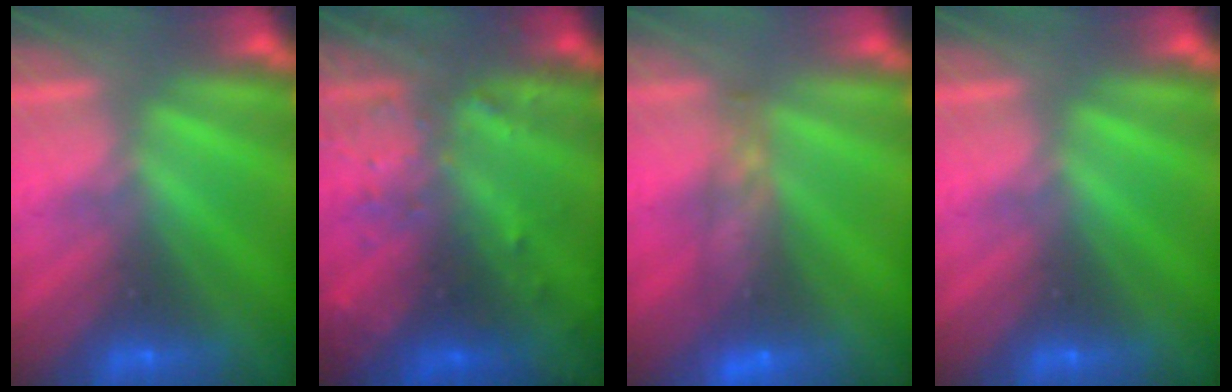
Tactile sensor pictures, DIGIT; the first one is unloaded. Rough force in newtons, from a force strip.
{"total": 5.6}
{"total": 5.6}
{"total": 0.0}